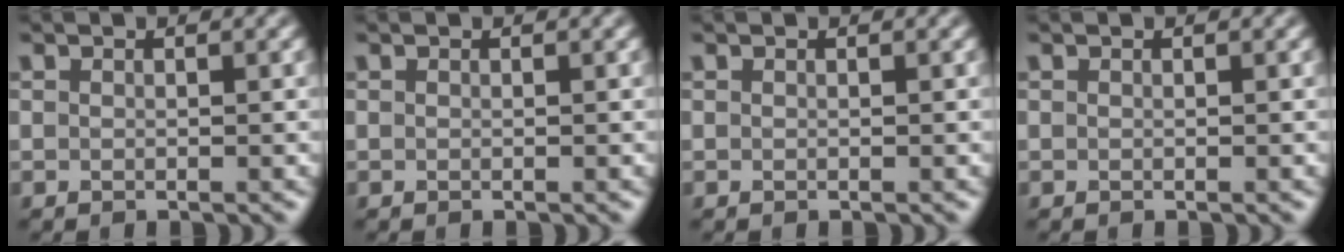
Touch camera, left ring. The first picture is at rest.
{"total": 0.0}
{"total": 0.0}
{"total": 0.0}